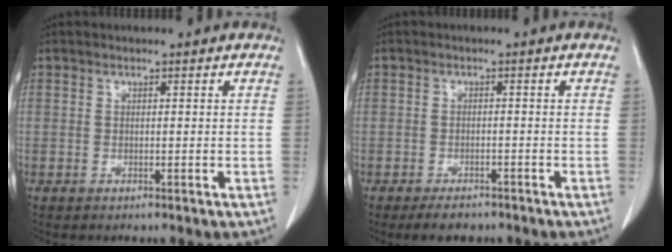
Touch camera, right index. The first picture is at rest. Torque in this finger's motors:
{"motor_torque": [-1.18, 0.17, -0.84, -0.18]}